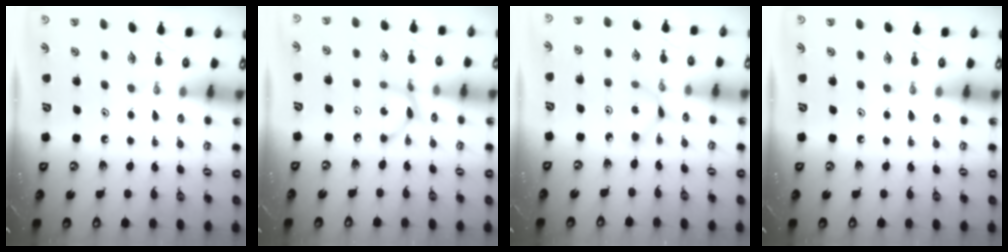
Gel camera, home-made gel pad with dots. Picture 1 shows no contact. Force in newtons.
{"total": 5.4, "press": 5.4, "slide": 0.2}
{"total": 3.0, "press": 3.0, "slide": 0.1}
{"total": 0.0}